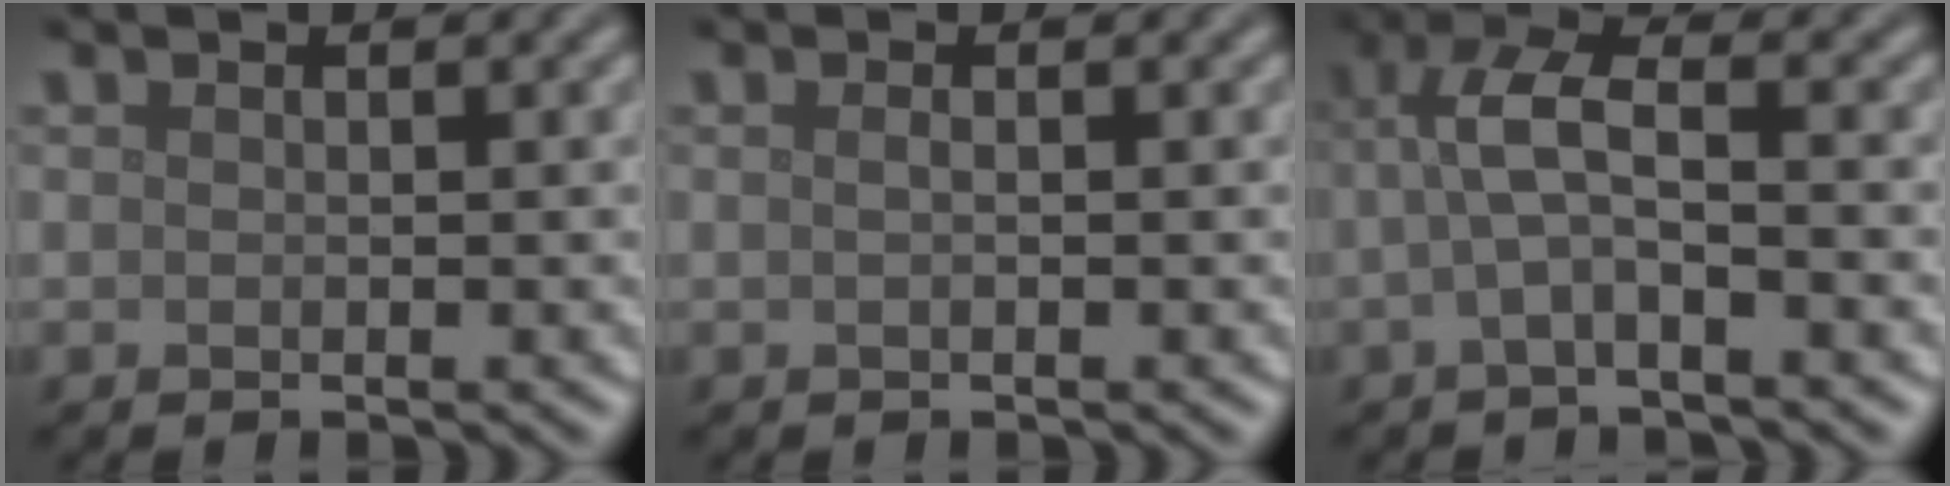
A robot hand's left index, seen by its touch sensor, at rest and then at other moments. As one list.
[{"total": 0.6, "force": [0.0, 0.2, 0.5], "torque": [-0.011, 0.001, -0.002]}, {"total": 4.1, "force": [-0.5, 1.1, 3.9], "torque": [-0.082, 0.016, -0.021]}]